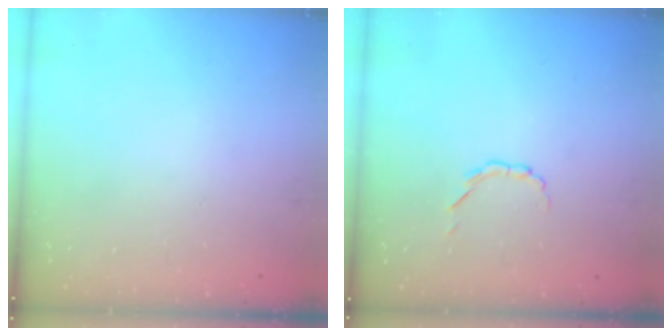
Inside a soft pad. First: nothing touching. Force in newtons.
{"total": 2.1, "press": 1.9, "slide": 0.7}